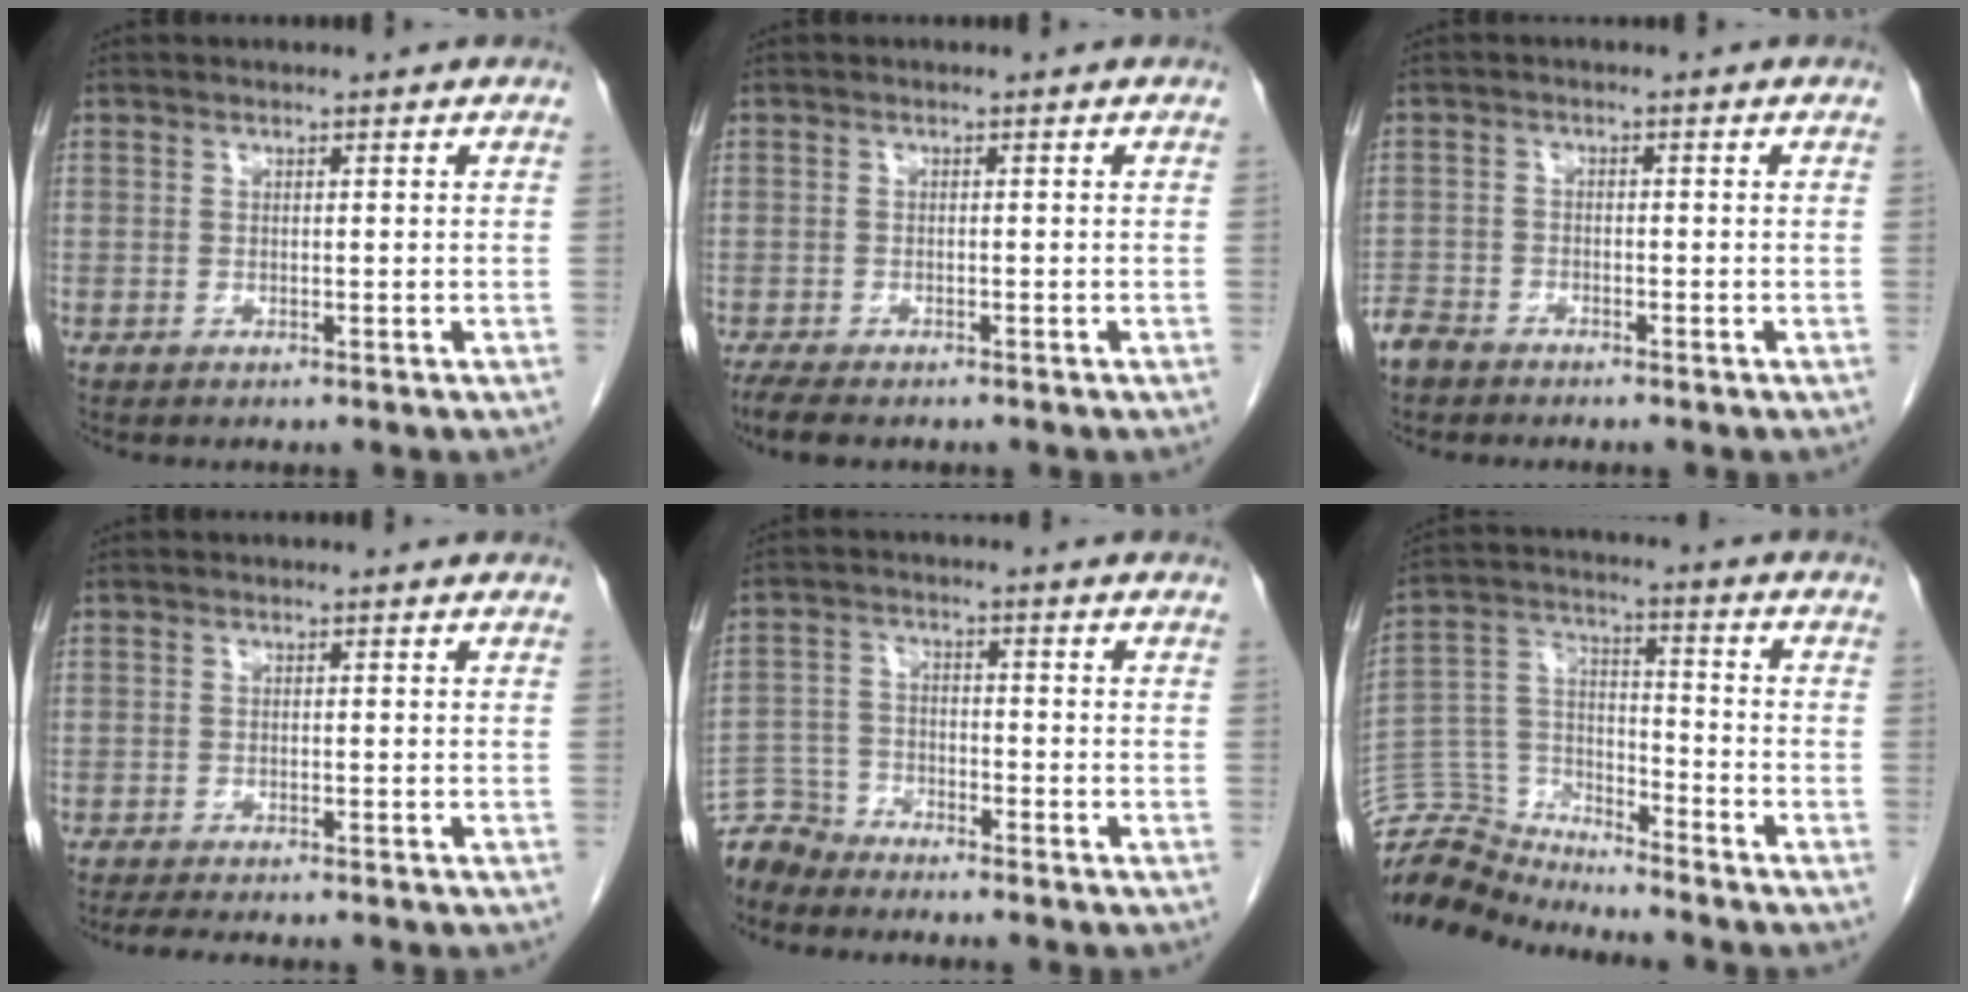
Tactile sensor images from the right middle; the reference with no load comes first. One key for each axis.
{"total": 4.3, "fx": -3.4, "fy": 1.2, "fz": 2.3, "tx": -0.044, "ty": -0.013, "tz": -0.051}
{"total": 3.2, "fx": -2.9, "fy": 1.3, "fz": 0.5, "tx": -0.010, "ty": -0.002, "tz": -0.057}
{"total": 4.8, "fx": -4.1, "fy": 0.8, "fz": 2.4, "tx": -0.034, "ty": -0.010, "tz": -0.057}
{"total": 5.4, "fx": -5.3, "fy": 0.9, "fz": -0.7, "tx": 0.016, "ty": -0.002, "tz": -0.103}
{"total": 11.2, "fx": -11.1, "fy": 1.0, "fz": -1.3, "tx": 0.020, "ty": 0.051, "tz": -0.214}